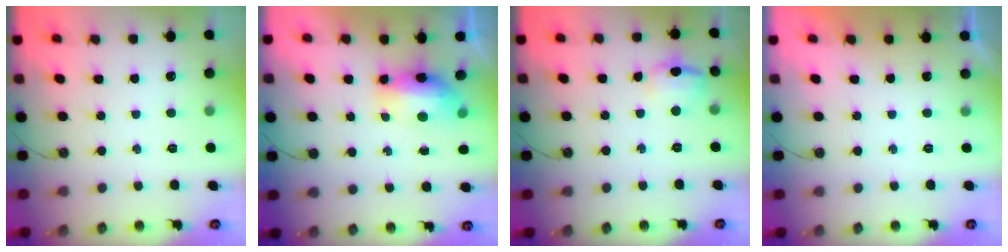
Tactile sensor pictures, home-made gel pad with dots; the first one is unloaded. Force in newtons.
{"total": 9.0, "press": 8.8, "slide": 1.6}
{"total": 9.4, "press": 9.3, "slide": 1.3}
{"total": 0.0}